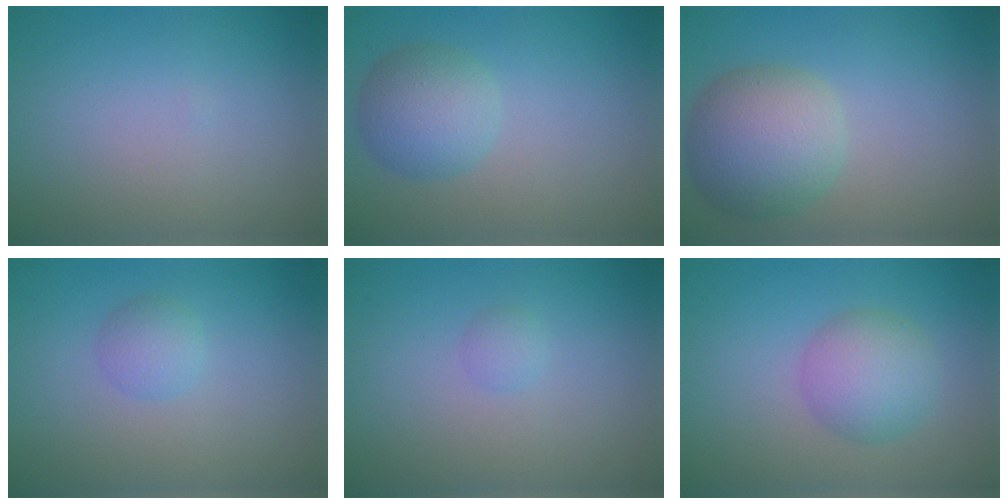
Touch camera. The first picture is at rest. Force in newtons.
{"total": 4.1, "press": 4.1, "slide": 0.2}
{"total": 6.8, "press": 6.8, "slide": 0.3}
{"total": 1.7, "press": 1.7, "slide": 0.0}
{"total": 0.9, "press": 0.9, "slide": 0.1}
{"total": 4.2, "press": 4.2, "slide": 0.1}